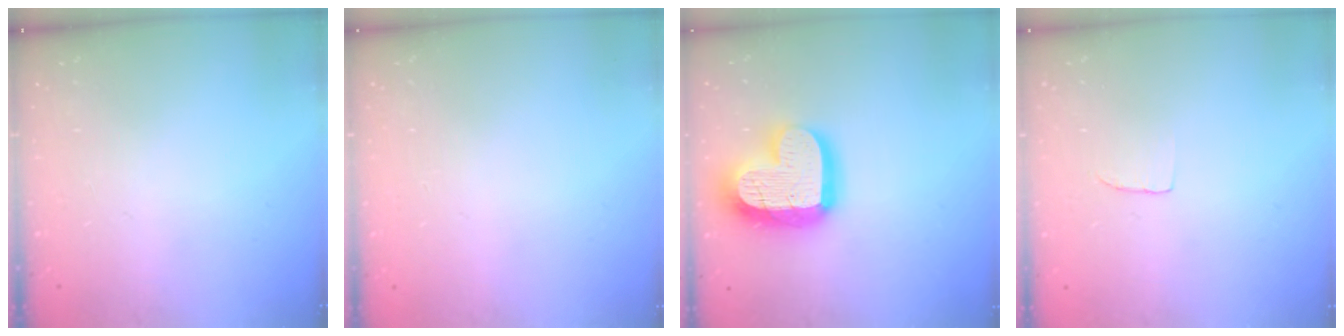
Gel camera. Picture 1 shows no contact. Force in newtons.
{"total": 0.8, "press": 0.4, "slide": 0.7}
{"total": 20.3, "press": 20.3, "slide": 1.8}
{"total": 2.7, "press": 2.7, "slide": 0.2}